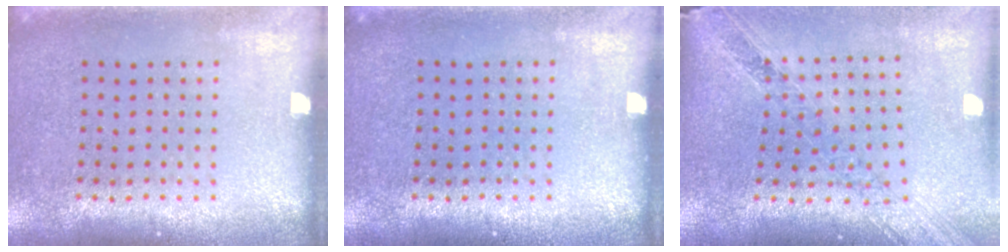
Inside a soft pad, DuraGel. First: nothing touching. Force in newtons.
{"total": 0.0}
{"total": 1.1, "press": 1.1, "slide": 0.2}